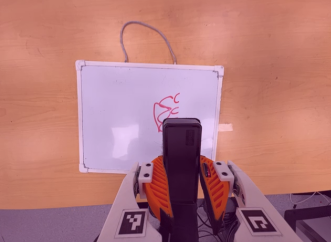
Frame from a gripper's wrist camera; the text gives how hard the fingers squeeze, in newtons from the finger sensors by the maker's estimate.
{"total": 9.2, "left": 6.8, "right": 11.5}